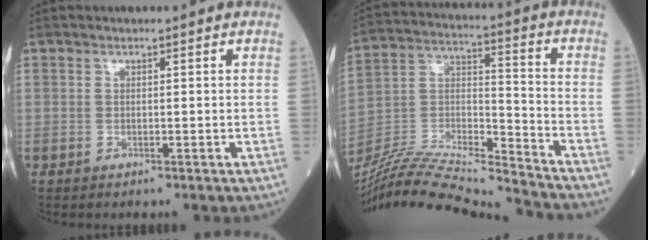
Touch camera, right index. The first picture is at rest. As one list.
[{"total": 22.0, "force": [-20.7, -0.5, 7.4], "torque": [-0.161, -0.011, -0.359]}]